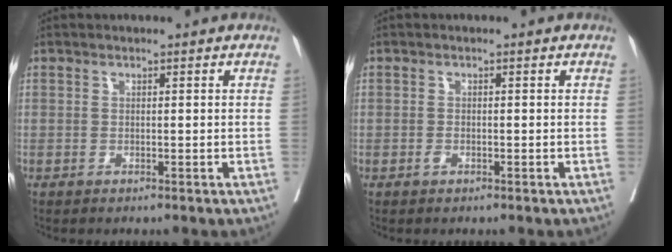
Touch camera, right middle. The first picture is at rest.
{"total": 0.8, "force": [-0.4, 0.4, 0.6], "torque": [-0.011, 0.001, -0.006]}